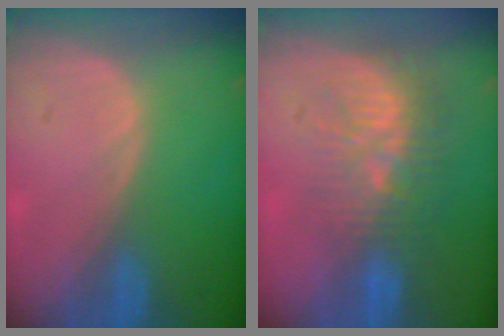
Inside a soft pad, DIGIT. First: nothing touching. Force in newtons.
{"total": 9.8, "press": 8.8, "slide": 4.3}